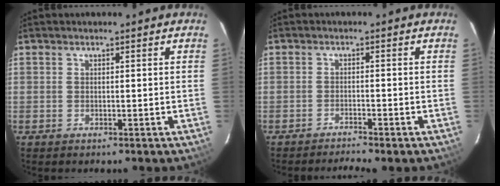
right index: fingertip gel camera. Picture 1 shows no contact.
{"total": 3.1, "force": [-2.9, -0.3, 1.0], "torque": [-0.024, -0.007, -0.050]}